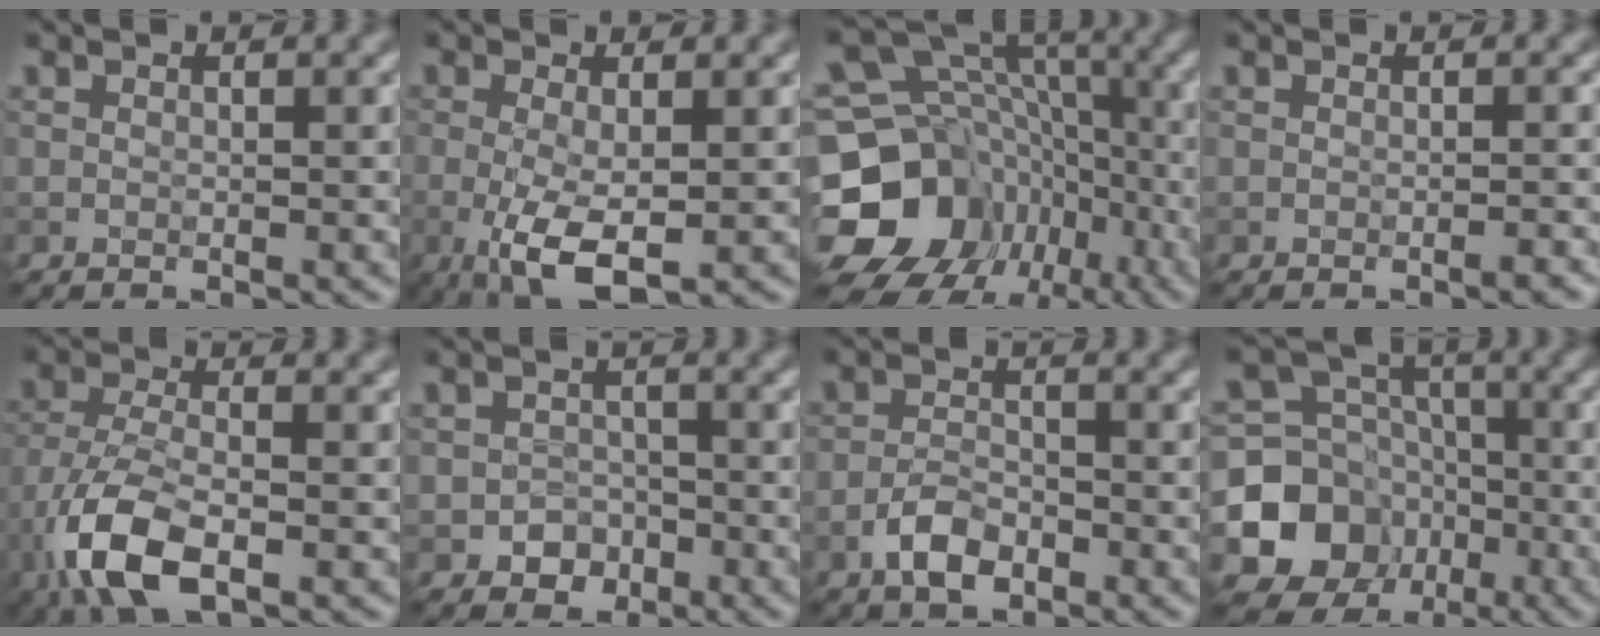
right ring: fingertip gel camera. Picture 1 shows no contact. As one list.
[{"total": 4.8, "force": [-1.0, 1.6, 4.4], "torque": [-0.095, -0.014, -0.016]}, {"total": 17.1, "force": [-6.1, 13.8, 8.0], "torque": [-0.181, 0.005, -0.084]}, {"total": 0.9, "force": [-0.6, 0.1, 0.7], "torque": [-0.008, 0.002, -0.010]}, {"total": 8.0, "force": [-3.7, 3.5, 6.1], "torque": [-0.137, -0.009, -0.079]}, {"total": 2.5, "force": [-1.3, 2.0, 0.7], "torque": [0.001, 0.002, -0.023]}, {"total": 3.4, "force": [-2.0, 1.6, 2.2], "torque": [-0.039, 0.005, -0.041]}, {"total": 10.0, "force": [-3.5, 8.5, 4.0], "torque": [-0.091, -0.012, -0.068]}]